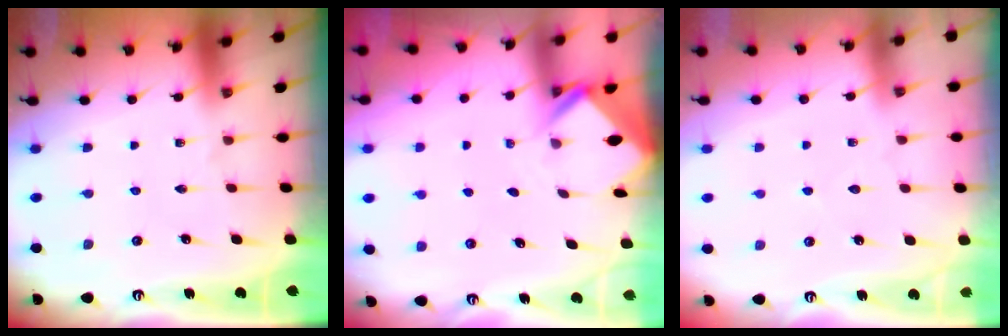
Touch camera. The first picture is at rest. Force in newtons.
{"total": 2.4, "press": 2.4, "slide": 0.1}
{"total": 2.3, "press": 2.3, "slide": 0.3}